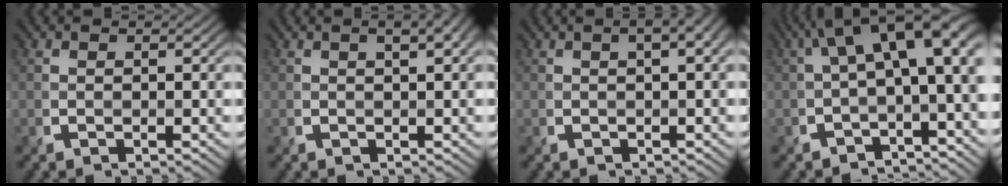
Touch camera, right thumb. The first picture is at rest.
{"total": 3.5, "force": [1.6, 1.0, 2.9], "torque": [-0.039, 0.008, 0.012]}
{"total": 3.8, "force": [1.4, 1.2, 3.3], "torque": [-0.049, 0.012, 0.010]}
{"total": 10.5, "force": [1.3, 4.4, 9.5], "torque": [-0.146, 0.012, 0.019]}